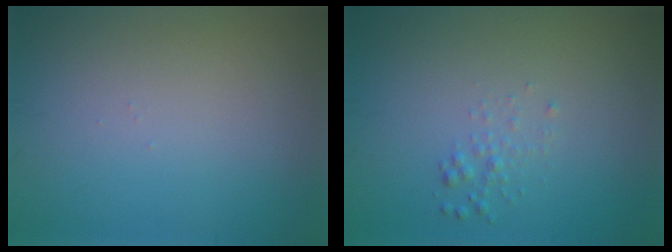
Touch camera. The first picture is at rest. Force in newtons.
{"total": 1.0, "press": 1.0, "slide": 0.0}